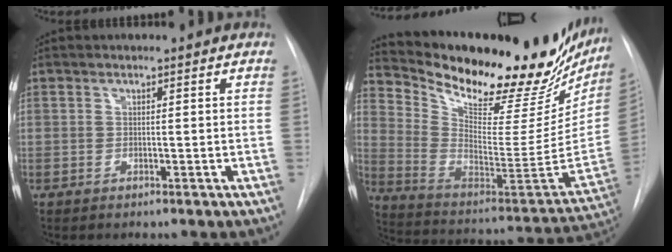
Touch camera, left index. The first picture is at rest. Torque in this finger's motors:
{"motor_torque": [0.08, -0.40, 0.40, 0.06]}